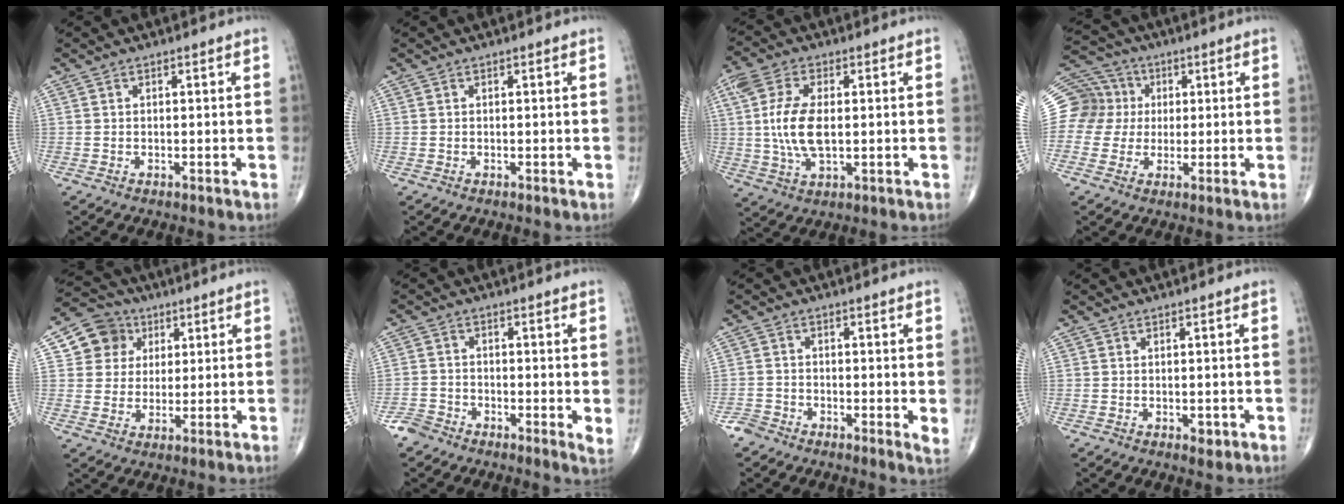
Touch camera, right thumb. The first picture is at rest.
{"total": 0.0}
{"total": 10.6, "force": [0.6, 5.3, 9.2], "torque": [-0.206, -0.001, 0.015]}
{"total": 12.8, "force": [1.8, 12.3, 2.9], "torque": [-0.053, 0.038, 0.034]}
{"total": 8.5, "force": [3.2, 7.7, 1.9], "torque": [0.004, -0.004, 0.052]}
{"total": 3.9, "force": [-2.1, 2.0, 2.6], "torque": [-0.035, 0.000, -0.053]}
{"total": 3.2, "force": [-1.5, 1.5, 2.4], "torque": [-0.033, -0.002, -0.041]}
{"total": 1.2, "force": [-0.3, 0.7, 0.9], "torque": [-0.004, -0.002, -0.003]}